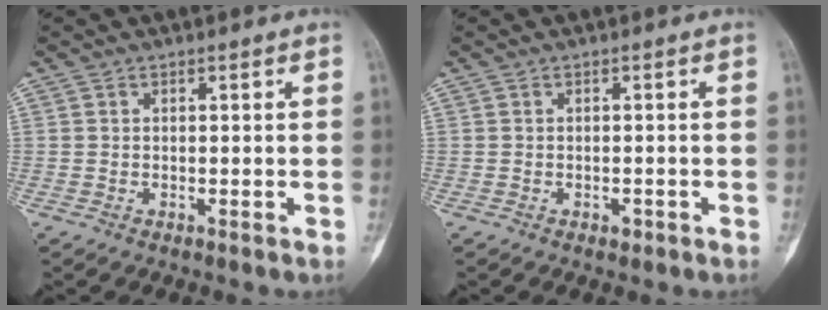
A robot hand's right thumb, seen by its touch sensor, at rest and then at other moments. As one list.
[{"total": 1.0, "force": [-0.6, 0.6, 0.6], "torque": [-0.007, 0.003, -0.008]}]